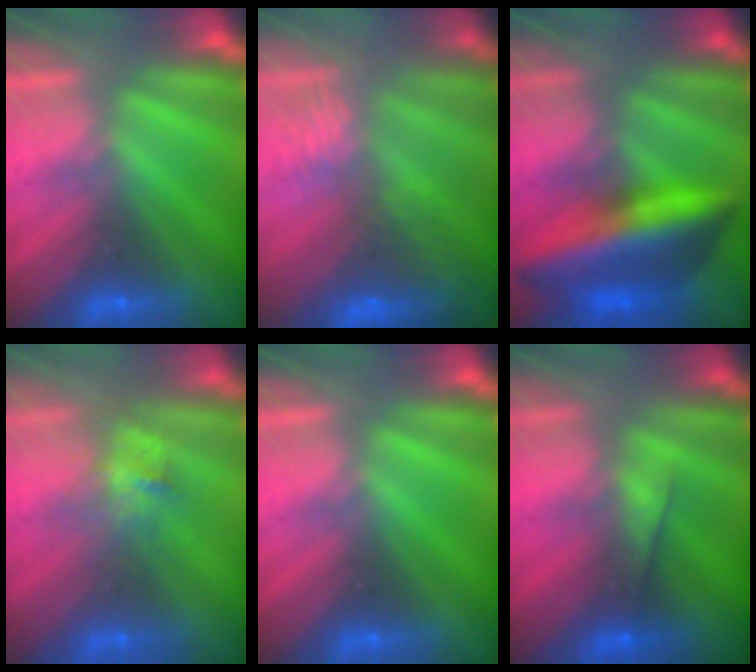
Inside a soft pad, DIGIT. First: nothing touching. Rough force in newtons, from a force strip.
{"total": 9.5}
{"total": 6.1}
{"total": 2.8}
{"total": 0.0}
{"total": 4.7}